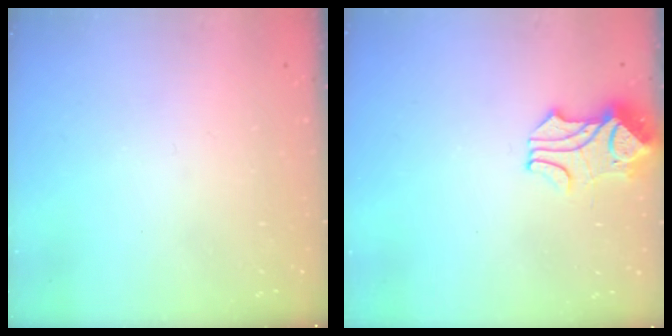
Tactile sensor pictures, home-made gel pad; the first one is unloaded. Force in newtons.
{"total": 2.0, "press": 1.7, "slide": 1.1}